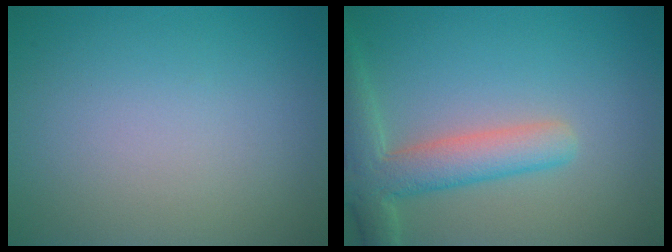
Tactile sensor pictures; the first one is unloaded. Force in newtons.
{"total": 5.3, "press": 5.3, "slide": 0.4}